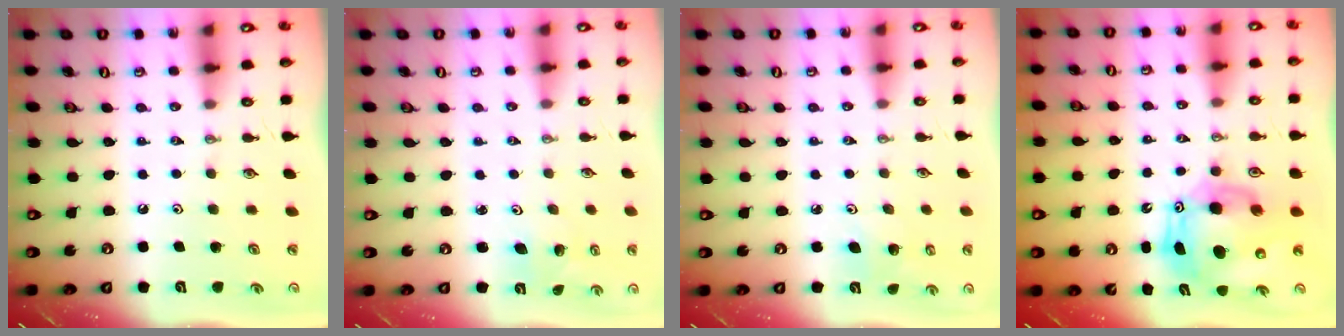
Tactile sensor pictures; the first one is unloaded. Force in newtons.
{"total": 2.5, "press": 2.5, "slide": 0.1}
{"total": 6.3, "press": 6.2, "slide": 1.0}
{"total": 13.1, "press": 13.0, "slide": 2.1}